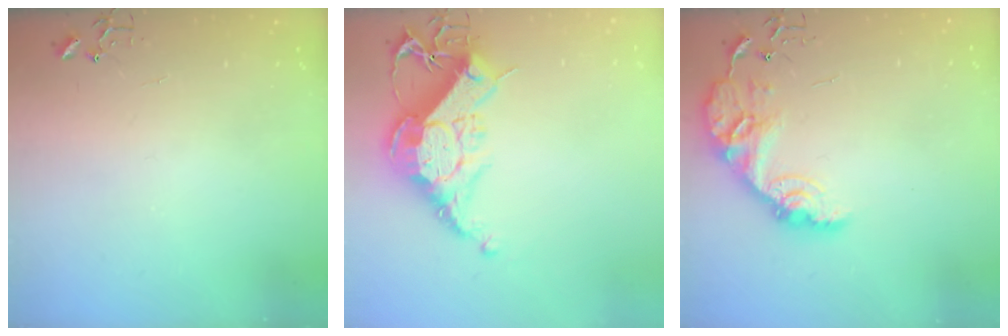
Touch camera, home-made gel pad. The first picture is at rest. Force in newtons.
{"total": 18.5, "press": 18.4, "slide": 1.5}
{"total": 14.5, "press": 14.5, "slide": 1.0}